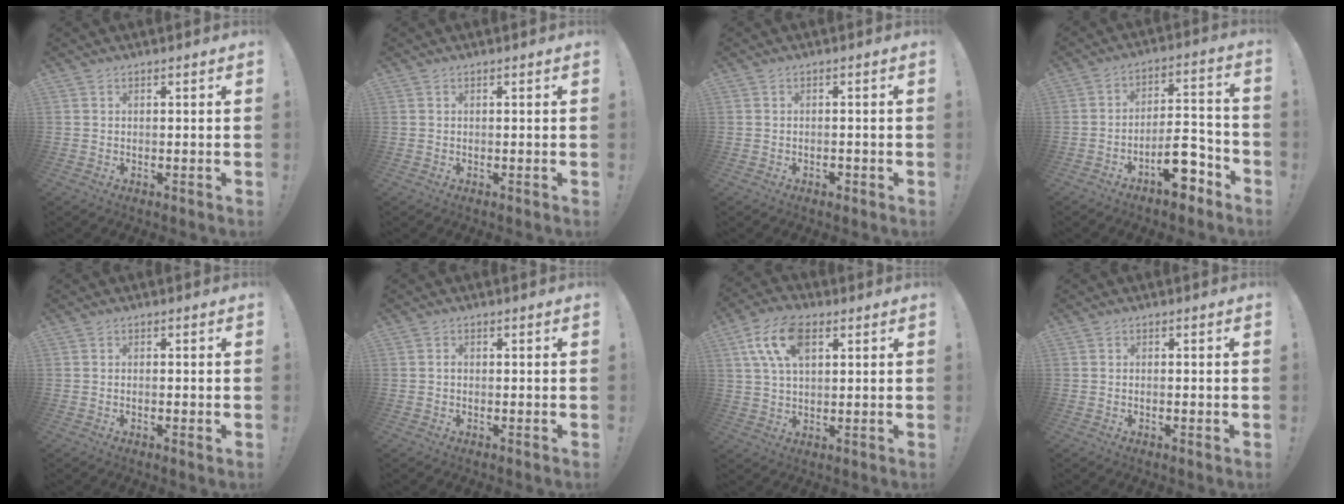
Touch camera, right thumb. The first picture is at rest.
{"total": 0.0}
{"total": 1.0, "force": [-0.8, 0.5, 0.4], "torque": [0.001, -0.002, -0.015]}
{"total": 12.5, "force": [-7.6, 5.2, 8.4], "torque": [-0.118, 0.059, -0.121]}
{"total": 1.3, "force": [-0.5, 0.3, 1.2], "torque": [-0.017, 0.000, -0.010]}
{"total": 0.8, "force": [-0.3, 0.6, 0.4], "torque": [-0.012, 0.005, -0.006]}
{"total": 12.3, "force": [4.7, 6.6, 9.2], "torque": [-0.178, 0.001, 0.087]}
{"total": 0.9, "force": [-0.5, 0.2, 0.7], "torque": [-0.017, 0.002, -0.008]}